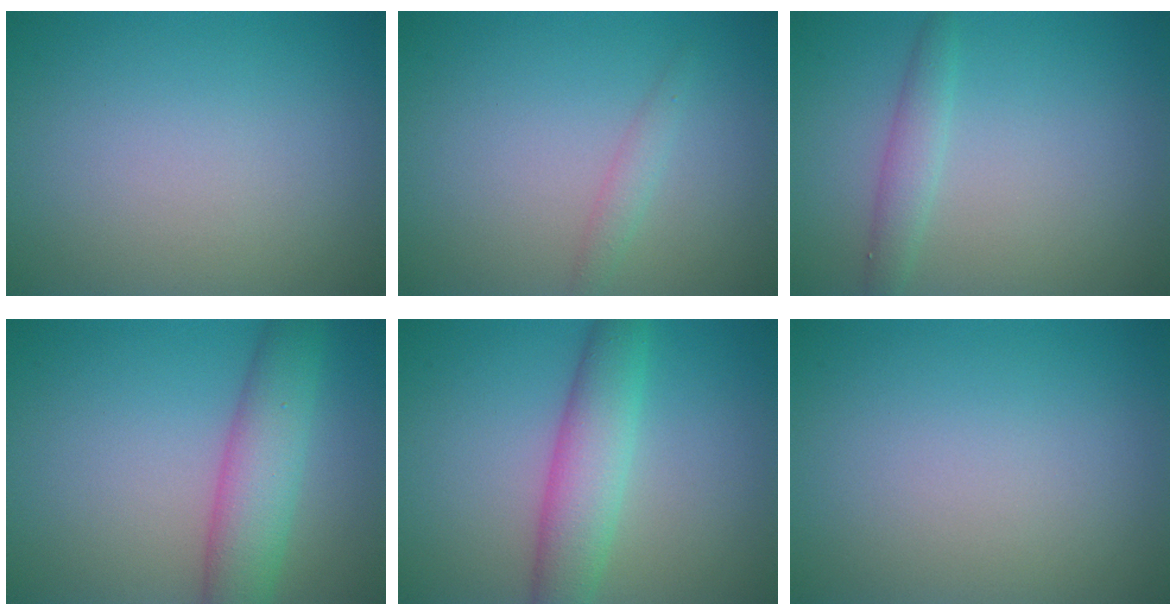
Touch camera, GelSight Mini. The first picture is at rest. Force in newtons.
{"total": 1.2, "press": 1.2, "slide": 0.1}
{"total": 1.9, "press": 1.9, "slide": 0.1}
{"total": 5.5, "press": 5.5, "slide": 0.1}
{"total": 4.9, "press": 4.9, "slide": 0.1}
{"total": 0.0}